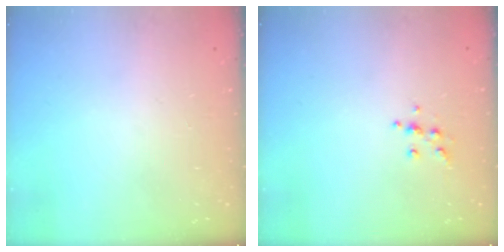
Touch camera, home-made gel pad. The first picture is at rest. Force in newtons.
{"total": 6.4, "press": 6.4, "slide": 0.5}